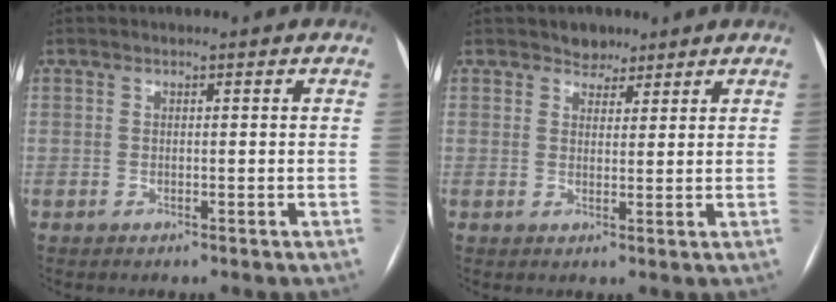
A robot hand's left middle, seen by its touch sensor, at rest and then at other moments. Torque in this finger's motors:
{"motor_torque": [0.00, 0.00, 0.00, 0.00]}